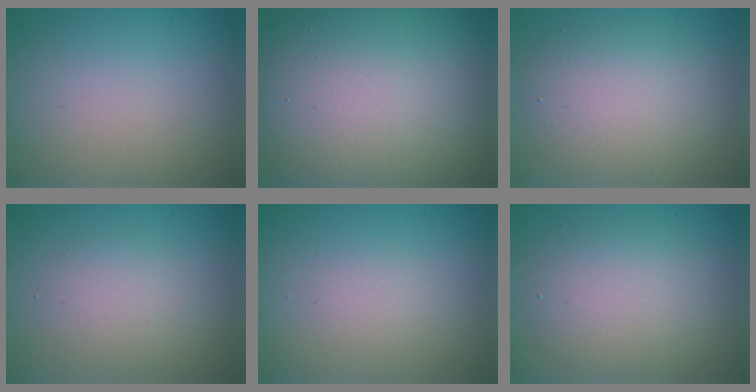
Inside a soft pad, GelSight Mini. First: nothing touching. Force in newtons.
{"total": 14.1, "press": 14.1, "slide": 0.8}
{"total": 5.1, "press": 5.1, "slide": 0.5}
{"total": 2.2, "press": 2.2, "slide": 0.0}
{"total": 1.2, "press": 1.2, "slide": 0.1}
{"total": 4.6, "press": 4.5, "slide": 0.1}